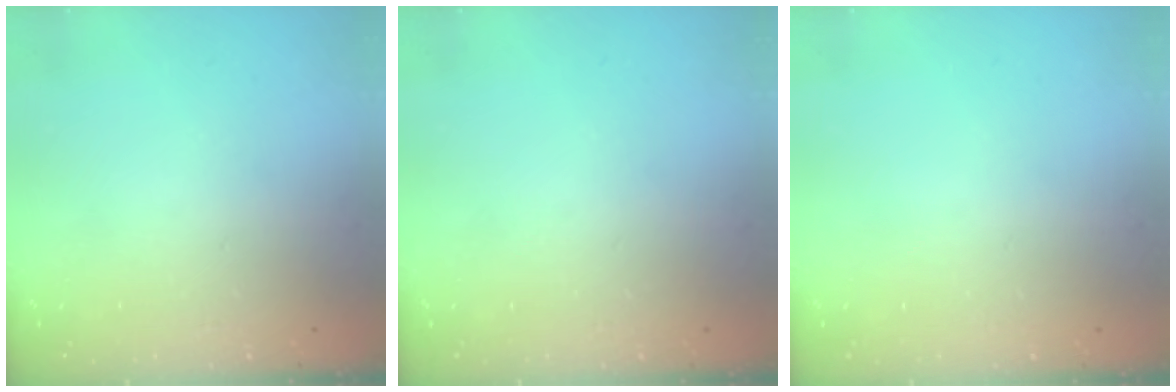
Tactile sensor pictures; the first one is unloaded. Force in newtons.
{"total": 0.0}
{"total": 0.0}